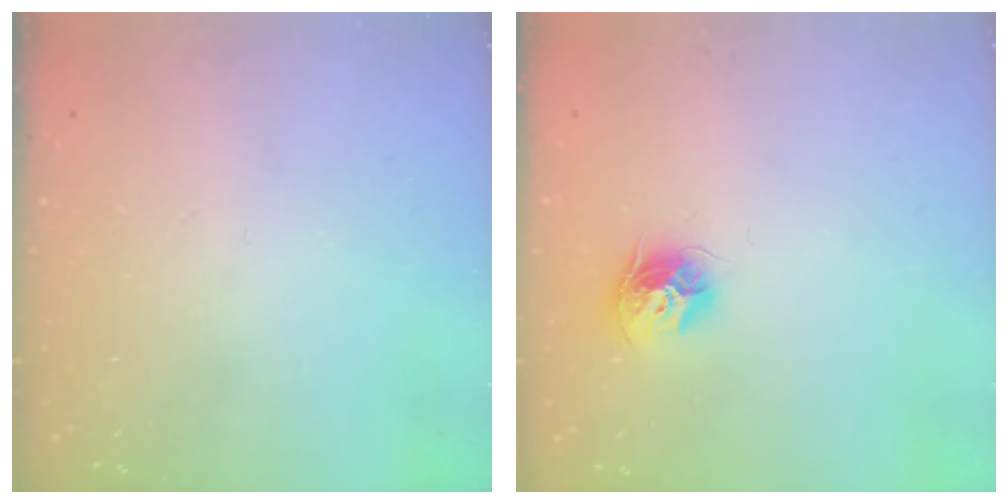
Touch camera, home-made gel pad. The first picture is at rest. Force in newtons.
{"total": 9.5, "press": 9.5, "slide": 0.3}